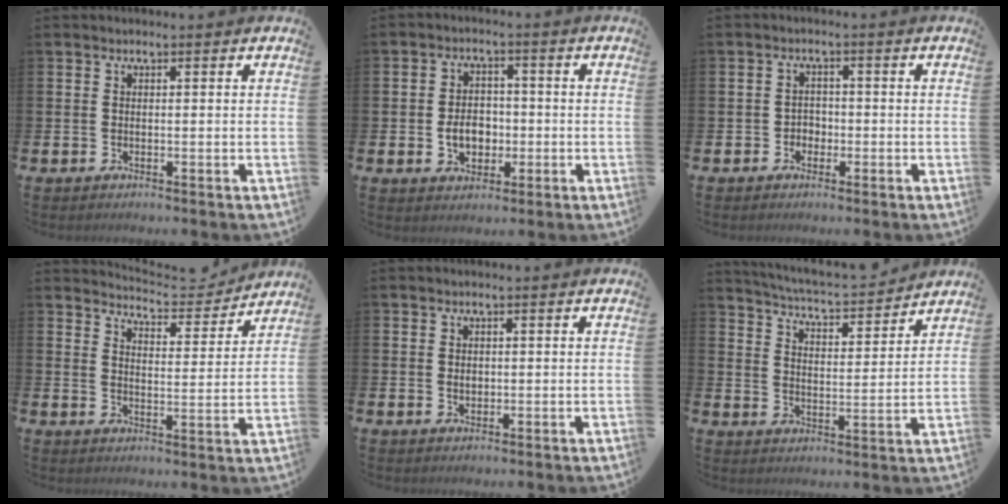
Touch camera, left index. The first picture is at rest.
{"total": 4.7, "force": [-0.9, 3.5, 2.9], "torque": [-0.042, 0.001, -0.024]}
{"total": 2.1, "force": [-1.0, 1.8, 0.5], "torque": [-0.012, 0.005, -0.024]}
{"total": 5.3, "force": [5.2, 0.8, 0.4], "torque": [-0.017, -0.042, 0.087]}
{"total": 1.0, "force": [0.3, 0.8, 0.6], "torque": [-0.003, 0.002, 0.002]}
{"total": 5.1, "force": [5.0, 0.0, 0.7], "torque": [-0.039, -0.045, 0.083]}